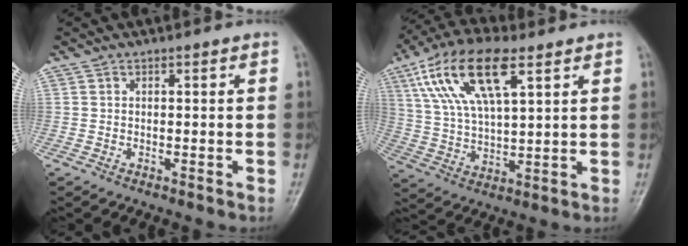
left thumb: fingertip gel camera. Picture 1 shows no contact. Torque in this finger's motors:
{"motor_torque": [2.30, 2.11, 1.52, -1.25, 0.55]}